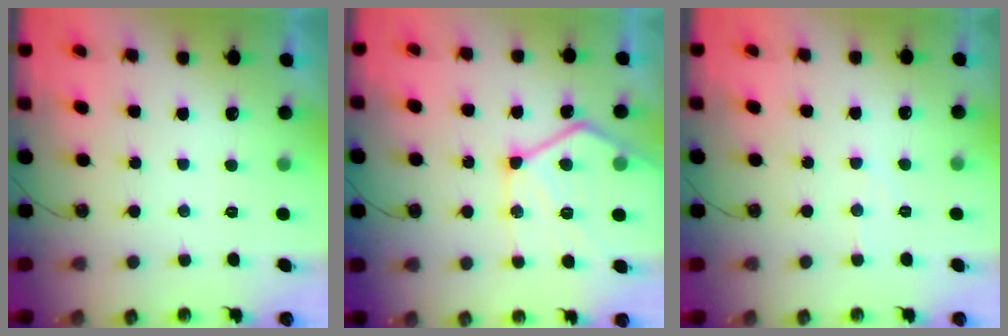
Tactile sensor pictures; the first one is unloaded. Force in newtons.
{"total": 17.8, "press": 17.6, "slide": 2.2}
{"total": 5.2, "press": 5.2, "slide": 0.8}